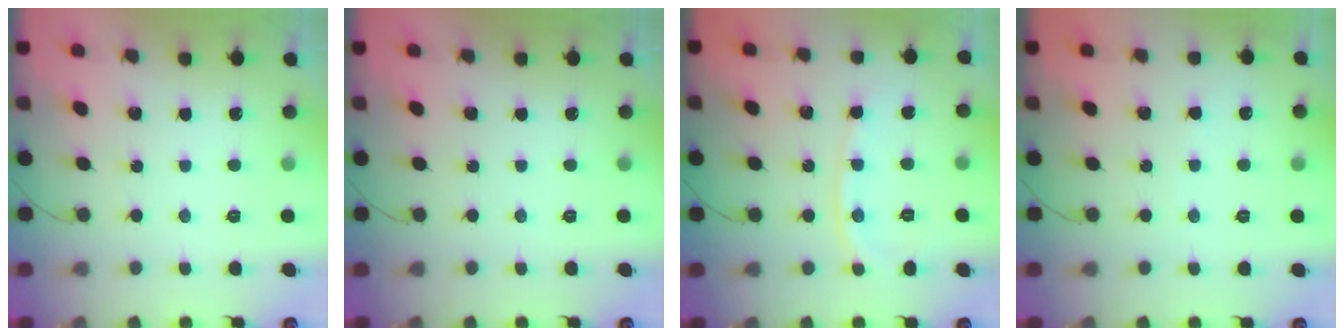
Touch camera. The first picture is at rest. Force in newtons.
{"total": 0.0}
{"total": 7.8, "press": 7.7, "slide": 0.4}
{"total": 2.7, "press": 2.7, "slide": 0.3}